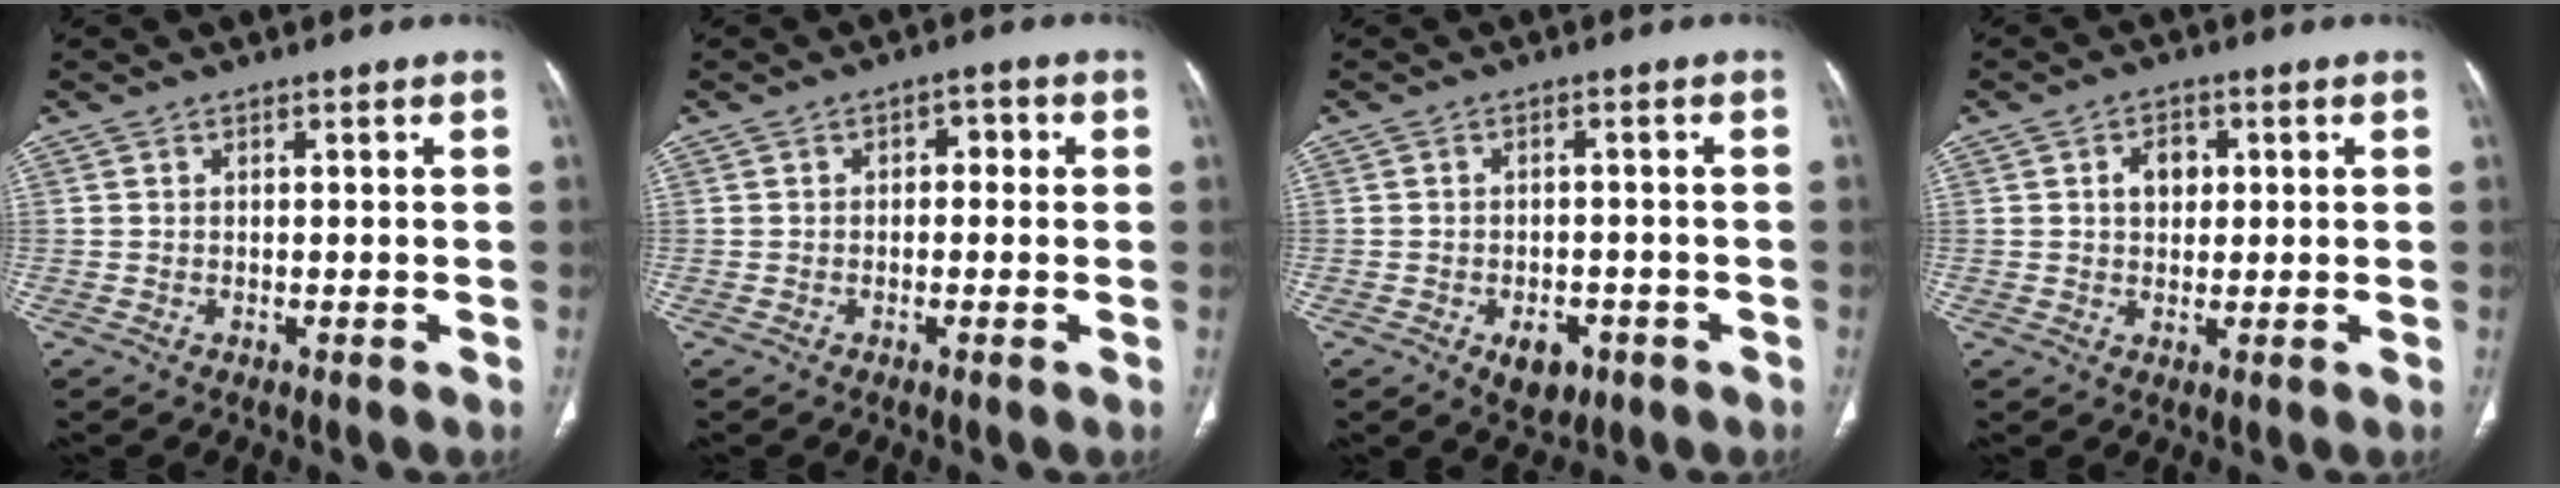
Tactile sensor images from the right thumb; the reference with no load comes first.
{"total": 2.6, "force": [0.2, 1.8, 1.9], "torque": [-0.011, 0.011, -0.006]}
{"total": 5.2, "force": [-2.4, 3.3, 3.2], "torque": [-0.033, 0.009, -0.027]}
{"total": 4.2, "force": [1.0, 3.1, 2.7], "torque": [-0.026, 0.002, 0.014]}